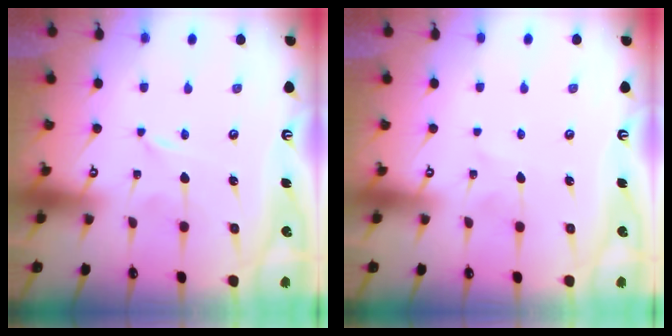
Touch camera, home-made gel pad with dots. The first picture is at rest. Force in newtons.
{"total": 2.3, "press": 2.3, "slide": 0.2}